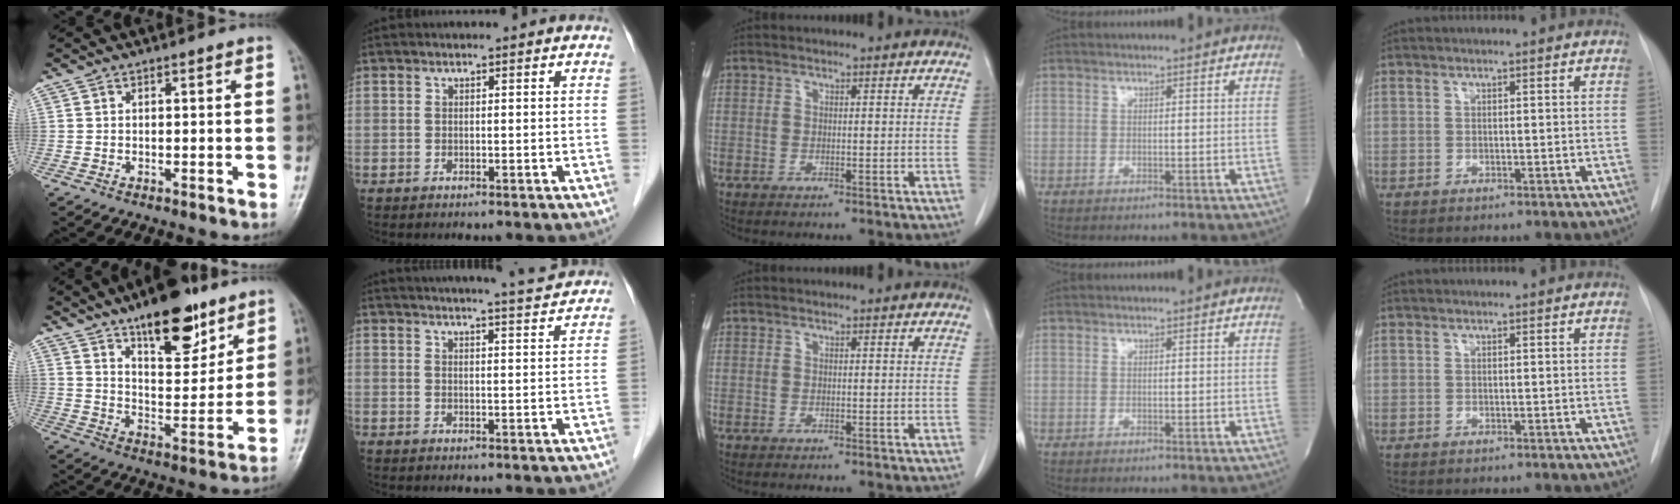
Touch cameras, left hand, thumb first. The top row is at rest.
{"thumb": {"total": 16.6, "force": [10.9, 6.6, 10.7], "torque": [-0.119, -0.062, 0.175]}, "index": {"total": 11.6, "force": [11.0, -0.5, 3.8], "torque": [-0.061, 0.001, 0.135]}}